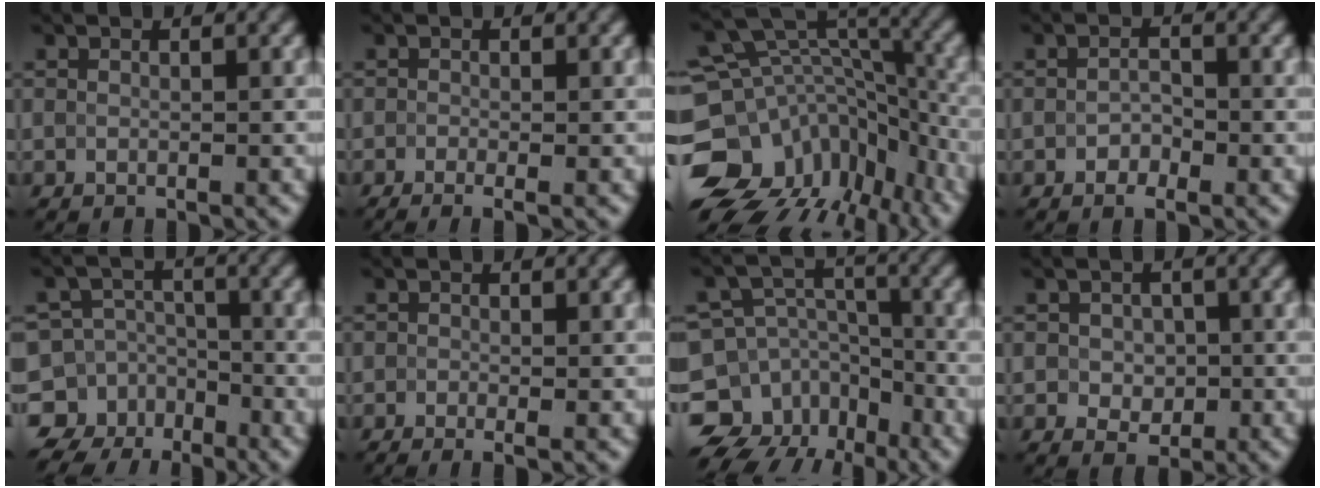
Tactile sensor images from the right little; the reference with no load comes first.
{"total": 1.8, "force": [-1.4, 0.3, 1.2], "torque": [-0.012, -0.010, -0.017]}
{"total": 13.4, "force": [-7.6, 9.5, 5.5], "torque": [-0.132, 0.015, -0.095]}
{"total": 1.4, "force": [-1.3, 0.3, 0.3], "torque": [-0.010, 0.000, -0.018]}
{"total": 9.8, "force": [-6.6, 7.2, 0.2], "torque": [-0.015, -0.015, -0.117]}
{"total": 1.4, "force": [-1.2, 0.0, 0.8], "torque": [-0.011, -0.013, -0.010]}
{"total": 10.0, "force": [-6.8, 7.3, 1.5], "torque": [-0.043, 0.010, -0.111]}
{"total": 1.7, "force": [-0.7, 1.5, 0.5], "torque": [-0.013, -0.005, -0.007]}